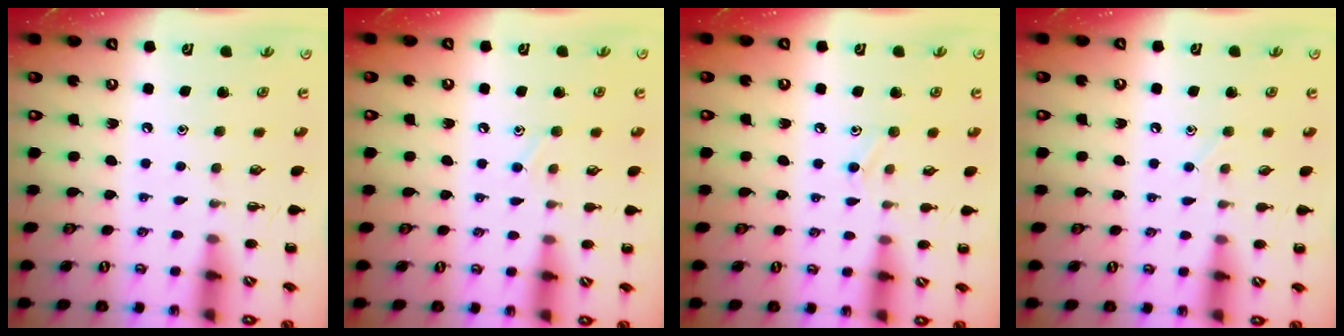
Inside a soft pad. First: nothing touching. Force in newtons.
{"total": 6.3, "press": 6.1, "slide": 1.4}
{"total": 7.6, "press": 7.2, "slide": 2.3}
{"total": 2.9, "press": 2.7, "slide": 0.9}